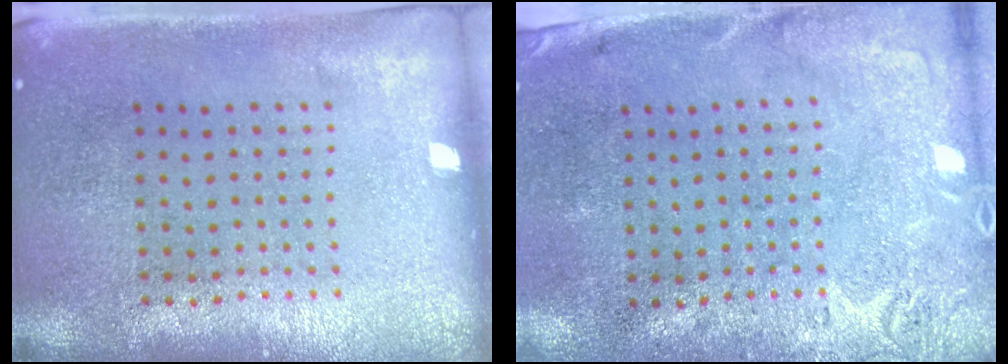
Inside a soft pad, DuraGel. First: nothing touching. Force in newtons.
{"total": 2.9, "press": 2.2, "slide": 1.8}